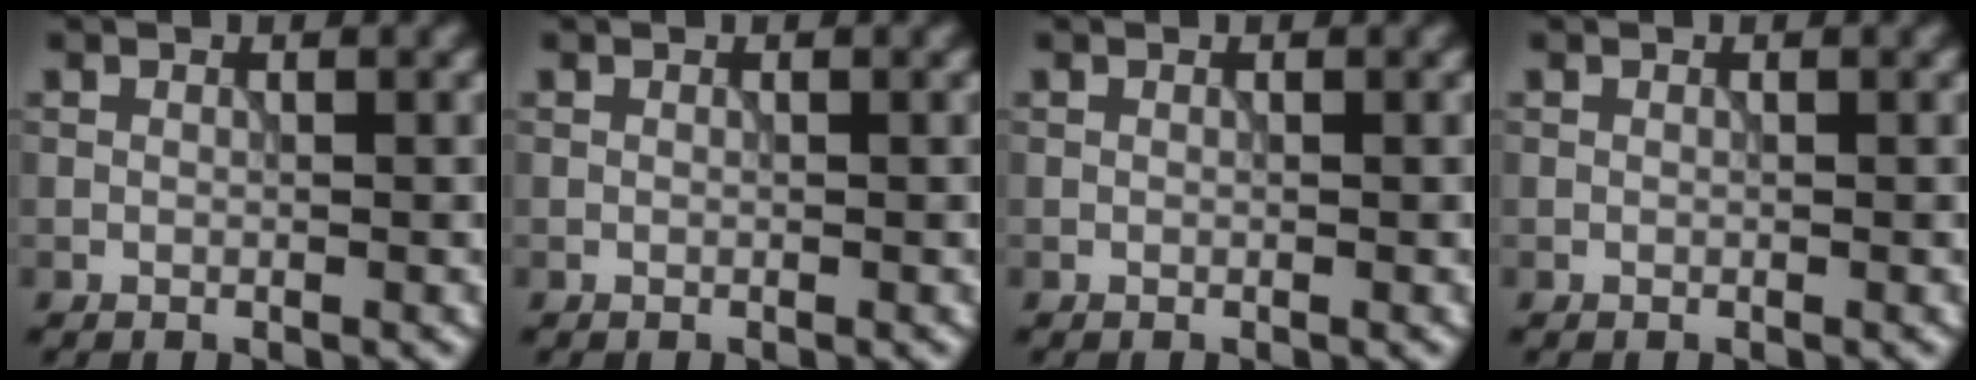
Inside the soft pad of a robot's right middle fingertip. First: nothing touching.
{"total": 0.0}
{"total": 0.0}
{"total": 0.0}